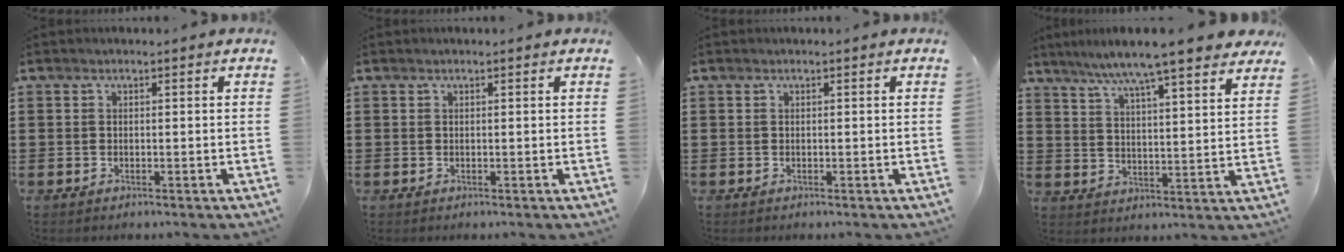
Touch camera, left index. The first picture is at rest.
{"total": 0.0}
{"total": 0.0}
{"total": 7.5, "force": [6.5, -0.5, 3.8], "torque": [-0.098, -0.033, 0.108]}